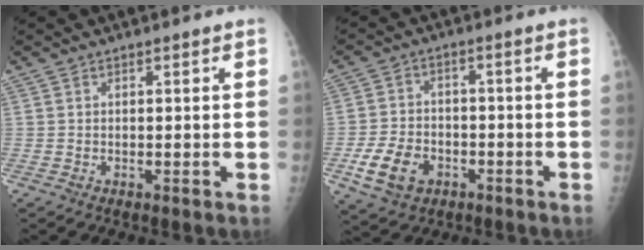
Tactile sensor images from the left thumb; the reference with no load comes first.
{"total": 8.6, "force": [-3.6, 6.2, 4.8], "torque": [-0.080, 0.016, -0.059]}